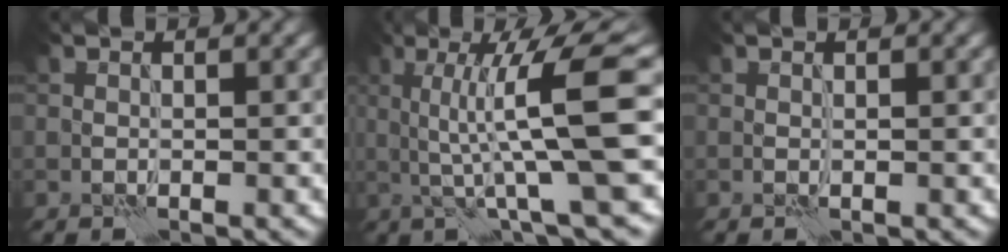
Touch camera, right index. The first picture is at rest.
{"total": 9.4, "force": [0.6, 1.2, 9.3], "torque": [-0.131, 0.011, 0.011]}
{"total": 0.0}